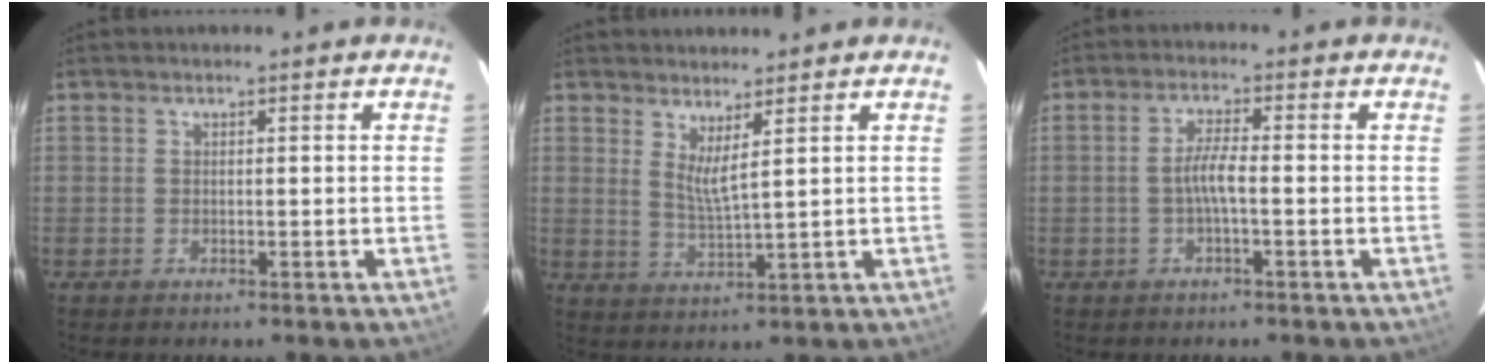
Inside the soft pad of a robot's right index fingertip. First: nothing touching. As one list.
[{"total": 3.8, "force": [2.4, -0.3, 2.9], "torque": [-0.055, -0.013, 0.040]}, {"total": 3.6, "force": [-1.0, 0.3, 3.4], "torque": [-0.070, 0.006, -0.018]}]